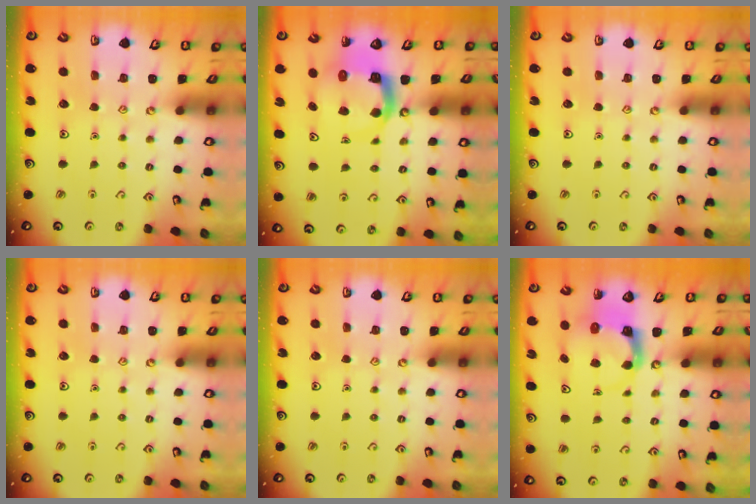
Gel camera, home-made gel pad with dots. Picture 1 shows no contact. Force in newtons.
{"total": 8.0, "press": 7.9, "slide": 1.1}
{"total": 0.0}
{"total": 0.0}
{"total": 0.0}
{"total": 3.9, "press": 3.9, "slide": 0.5}